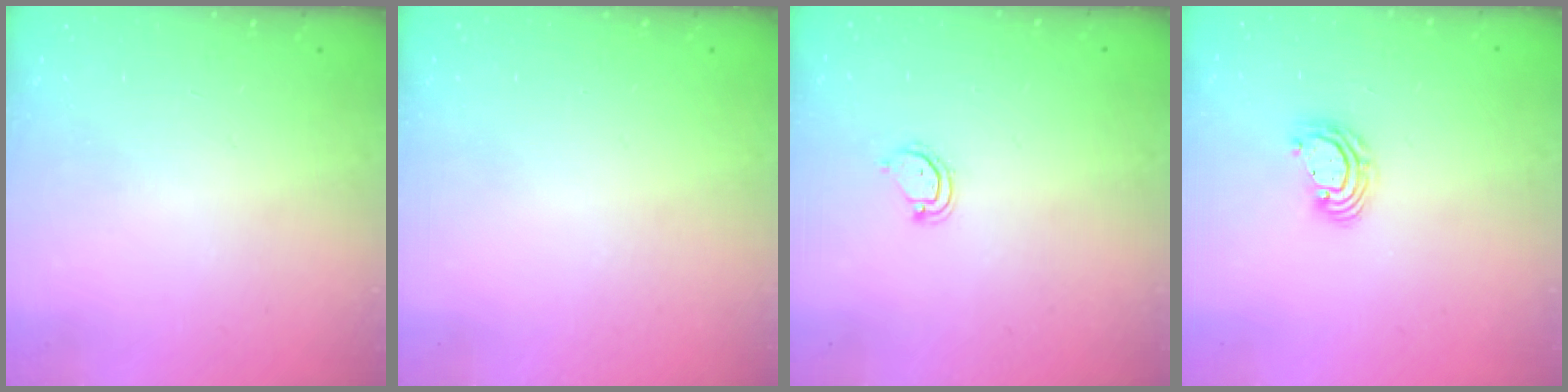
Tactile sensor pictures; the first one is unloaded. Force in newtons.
{"total": 0.0}
{"total": 3.1, "press": 3.1, "slide": 0.4}
{"total": 5.1, "press": 5.1, "slide": 0.4}